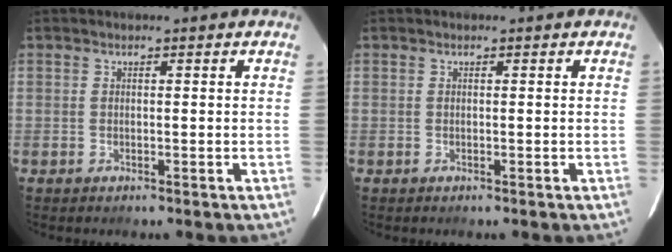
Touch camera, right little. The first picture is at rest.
{"total": 0.0}